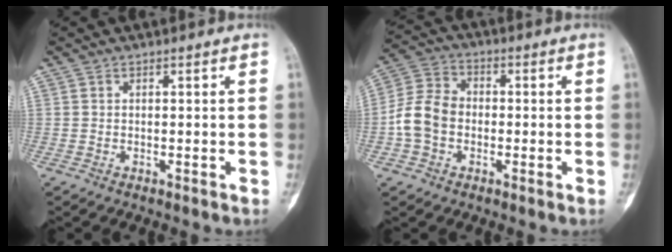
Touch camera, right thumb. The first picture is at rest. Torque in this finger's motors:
{"motor_torque": [0.90, 0.75, 0.21, -0.21, 0.05]}